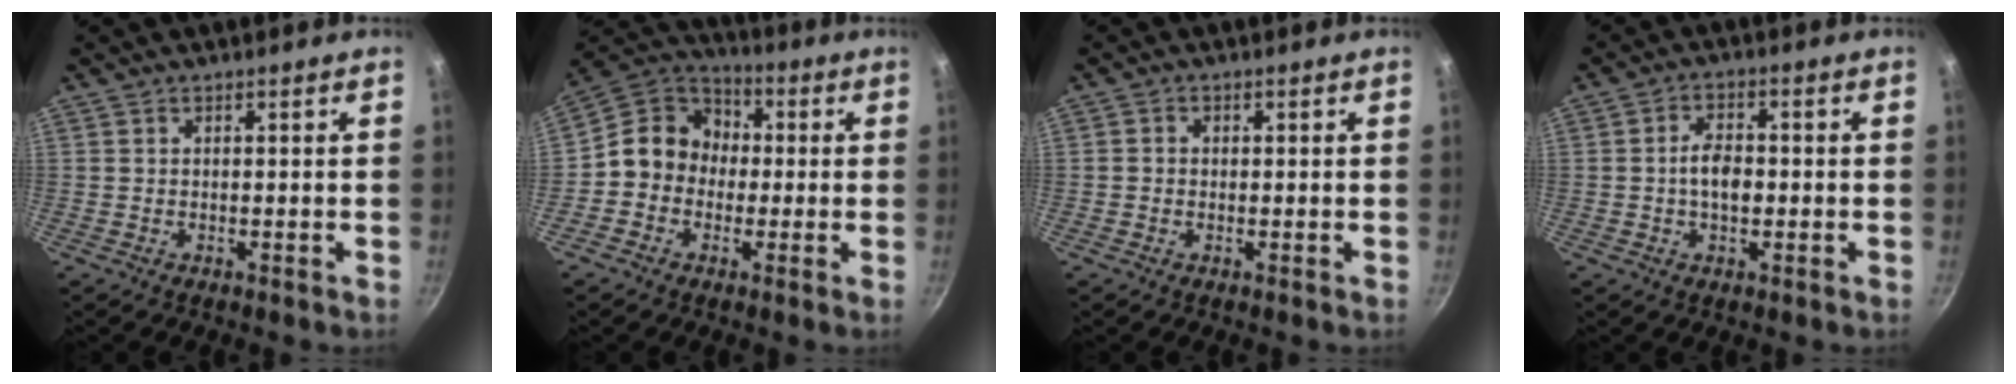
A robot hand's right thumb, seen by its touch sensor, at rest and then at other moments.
{"total": 8.1, "force": [-1.1, 7.1, 3.7], "torque": [-0.035, 0.028, -0.046]}
{"total": 1.0, "force": [-0.2, 0.9, 0.3], "torque": [-0.006, 0.004, -0.007]}
{"total": 5.4, "force": [-0.5, 3.2, 4.3], "torque": [-0.066, 0.014, -0.014]}